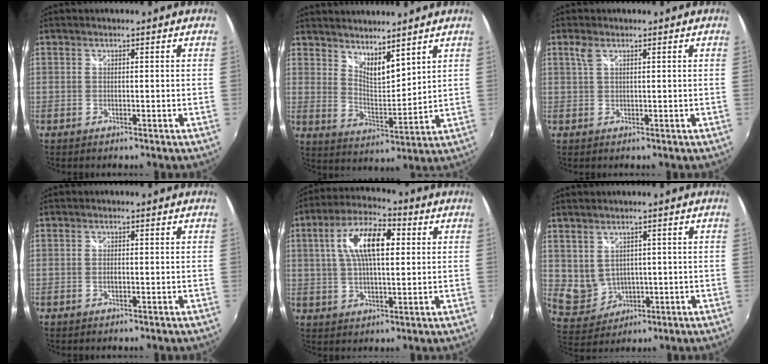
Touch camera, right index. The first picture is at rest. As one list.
[{"total": 7.8, "force": [6.5, 2.1, 3.9], "torque": [-0.056, -0.009, 0.115]}, {"total": 1.6, "force": [0.8, 0.6, 1.2], "torque": [-0.028, 0.004, 0.013]}, {"total": 0.6, "force": [-0.2, 0.3, 0.5], "torque": [-0.011, 0.003, -0.002]}, {"total": 12.2, "force": [2.9, 5.0, 10.8], "torque": [-0.200, 0.023, 0.047]}, {"total": 6.2, "force": [1.5, 5.3, 2.8], "torque": [-0.060, -0.001, 0.053]}]